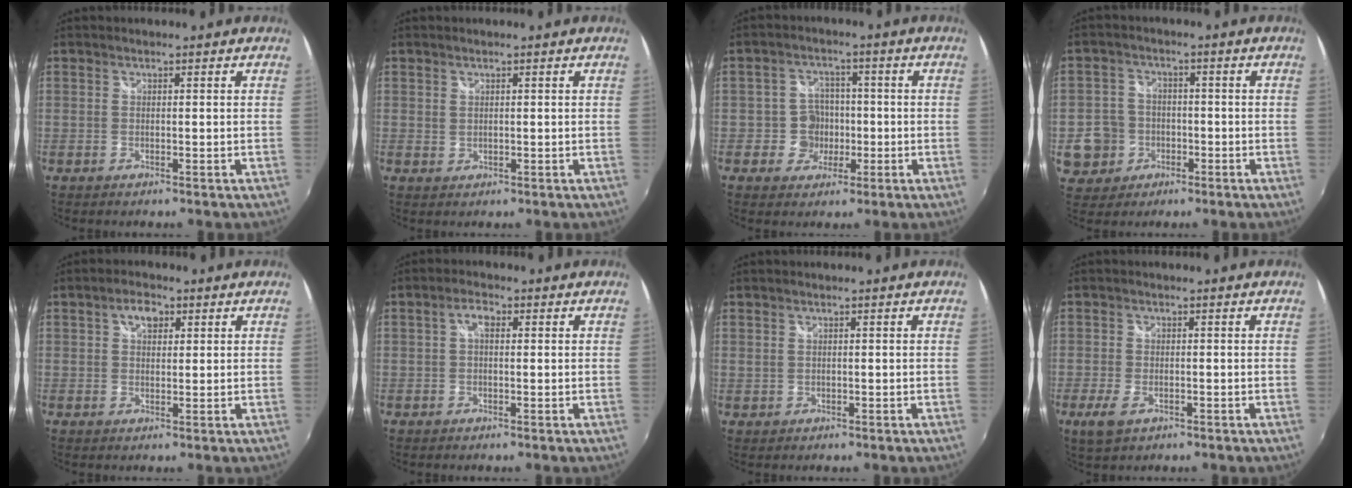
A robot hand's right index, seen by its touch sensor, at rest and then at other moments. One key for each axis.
{"total": 0.8, "fx": 0.6, "fy": 0.6, "fz": 0.3, "tx": -0.001, "ty": 0.000, "tz": 0.010}
{"total": 5.4, "fx": -1.4, "fy": 5.2, "fz": 0.8, "tx": -0.012, "ty": 0.013, "tz": -0.021}
{"total": 7.7, "fx": -2.1, "fy": 7.2, "fz": 1.6, "tx": -0.048, "ty": 0.008, "tz": -0.029}
{"total": 3.7, "fx": 1.6, "fy": 2.3, "fz": 2.5, "tx": -0.037, "ty": 0.010, "tz": 0.027}
{"total": 2.6, "fx": 0.5, "fy": 1.3, "fz": 2.1, "tx": -0.040, "ty": 0.009, "tz": 0.006}
{"total": 0.7, "fx": 0.3, "fy": 0.6, "fz": 0.2, "tx": -0.002, "ty": 0.002, "tz": 0.008}
{"total": 4.3, "fx": -2.1, "fy": 2.3, "fz": 3.0, "tx": -0.068, "ty": -0.012, "tz": -0.038}